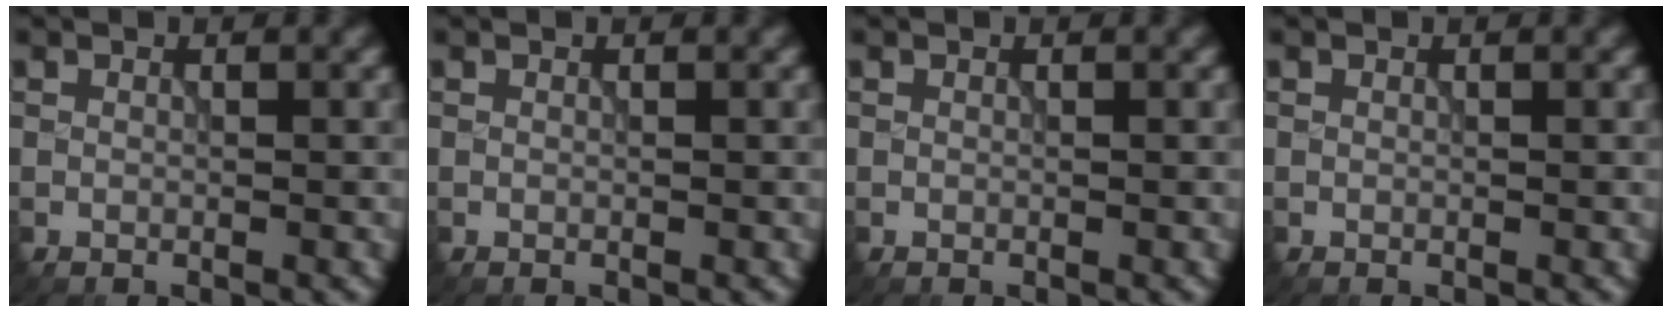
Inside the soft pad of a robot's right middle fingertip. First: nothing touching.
{"total": 0.0}
{"total": 0.0}
{"total": 0.0}